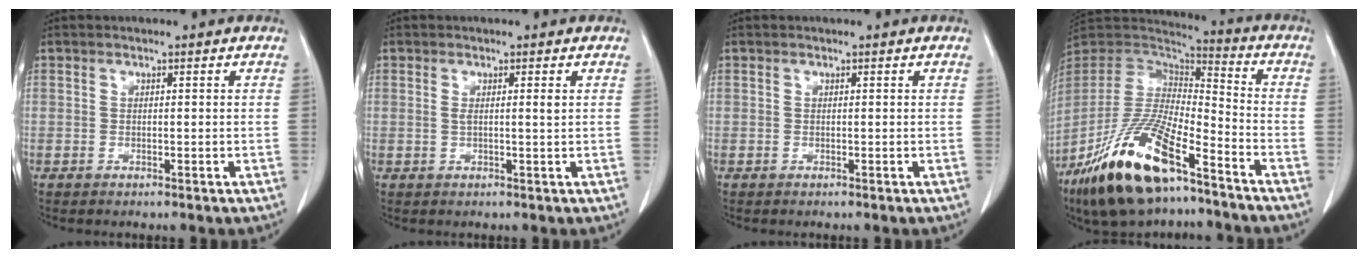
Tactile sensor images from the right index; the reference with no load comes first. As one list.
[{"total": 1.7, "force": [0.5, 0.0, 1.6], "torque": [-0.030, 0.004, 0.012]}, {"total": 0.0}, {"total": 20.6, "force": [-13.1, 5.7, 14.9], "torque": [-0.310, -0.027, -0.243]}]